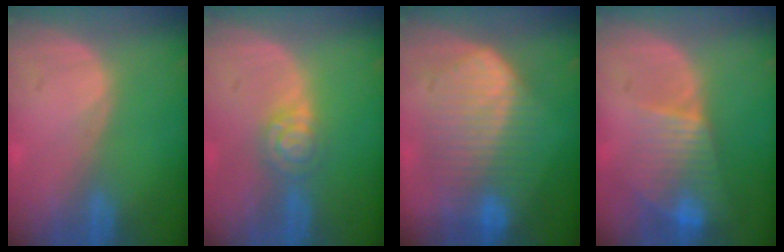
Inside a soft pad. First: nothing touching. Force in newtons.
{"total": 4.7, "press": 4.0, "slide": 2.5}
{"total": 10.3, "press": 10.2, "slide": 0.7}
{"total": 8.1, "press": 7.0, "slide": 4.2}